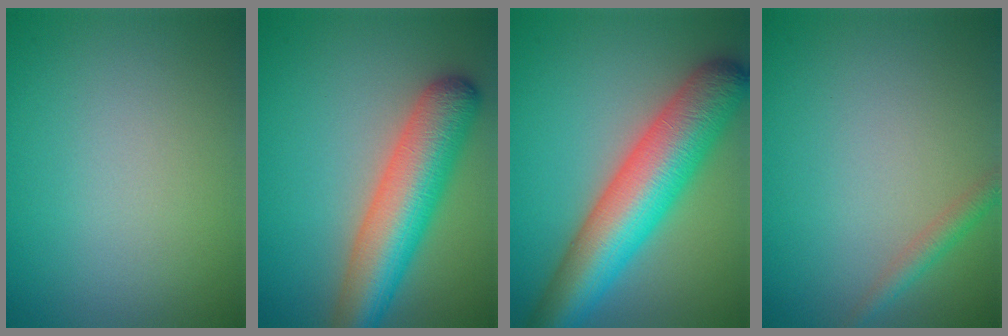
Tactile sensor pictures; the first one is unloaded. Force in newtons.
{"total": 7.9, "press": 7.9, "slide": 0.4}
{"total": 10.5, "press": 10.5, "slide": 0.4}
{"total": 1.7, "press": 1.7, "slide": 0.1}